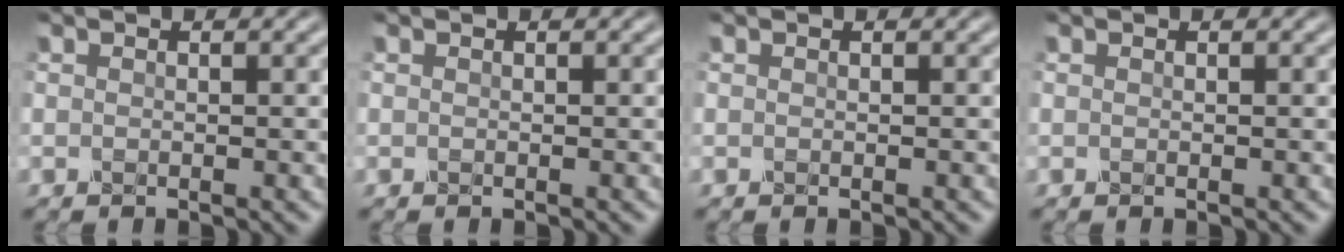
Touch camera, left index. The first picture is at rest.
{"total": 0.0}
{"total": 0.0}
{"total": 0.0}